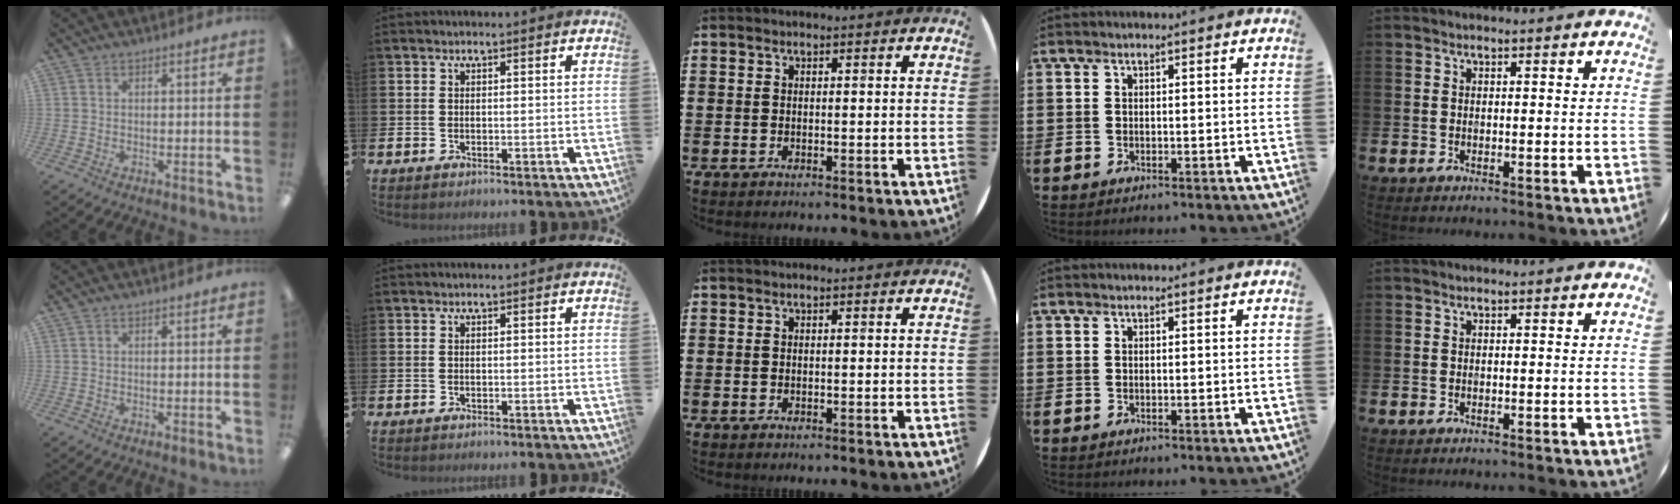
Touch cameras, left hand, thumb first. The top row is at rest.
{}